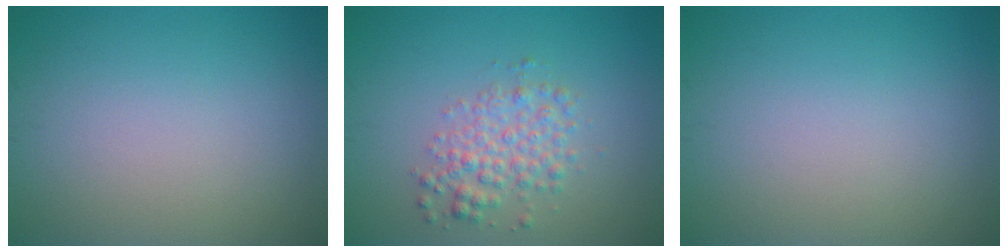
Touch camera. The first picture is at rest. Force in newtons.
{"total": 3.1, "press": 3.1, "slide": 0.1}
{"total": 0.0}